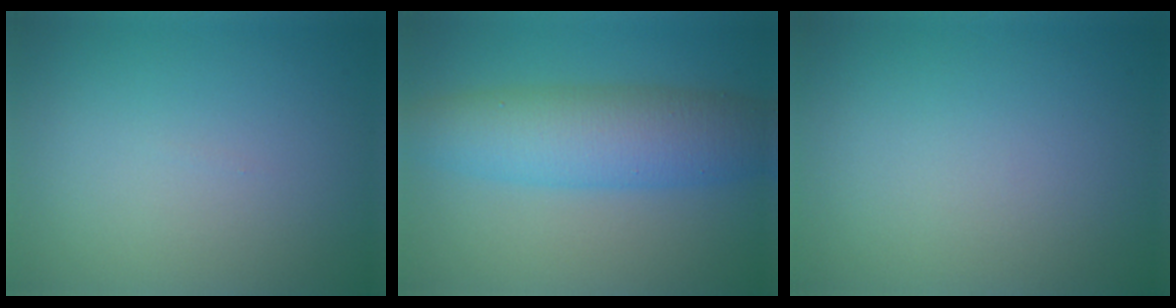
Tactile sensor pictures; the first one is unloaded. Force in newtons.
{"total": 6.7, "press": 6.7, "slide": 0.1}
{"total": 0.0}